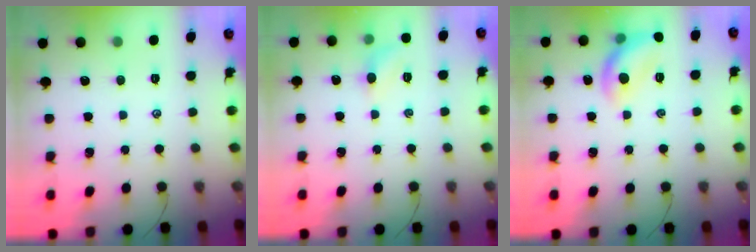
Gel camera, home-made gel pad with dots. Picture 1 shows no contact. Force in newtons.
{"total": 5.3, "press": 4.9, "slide": 1.8}
{"total": 12.5, "press": 12.4, "slide": 1.6}